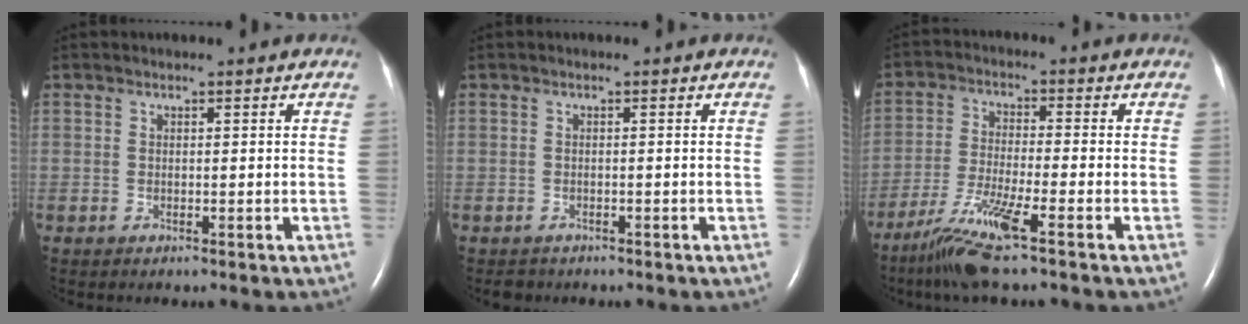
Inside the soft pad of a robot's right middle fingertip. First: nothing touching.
{"total": 1.2, "force": [-0.9, 0.7, -0.1], "torque": [-0.005, 0.000, -0.014]}
{"total": 9.4, "force": [-6.0, 0.0, 7.2], "torque": [-0.152, -0.029, -0.115]}